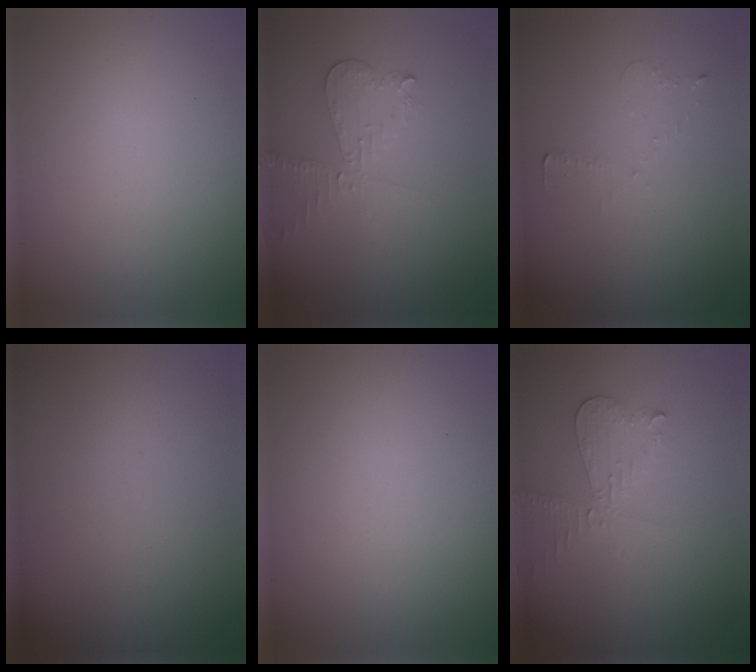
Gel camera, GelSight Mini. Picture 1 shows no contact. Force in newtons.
{"total": 2.8, "press": 2.6, "slide": 0.9}
{"total": 0.7, "press": 0.6, "slide": 0.4}
{"total": 0.0}
{"total": 0.0}
{"total": 2.2, "press": 2.2, "slide": 0.2}